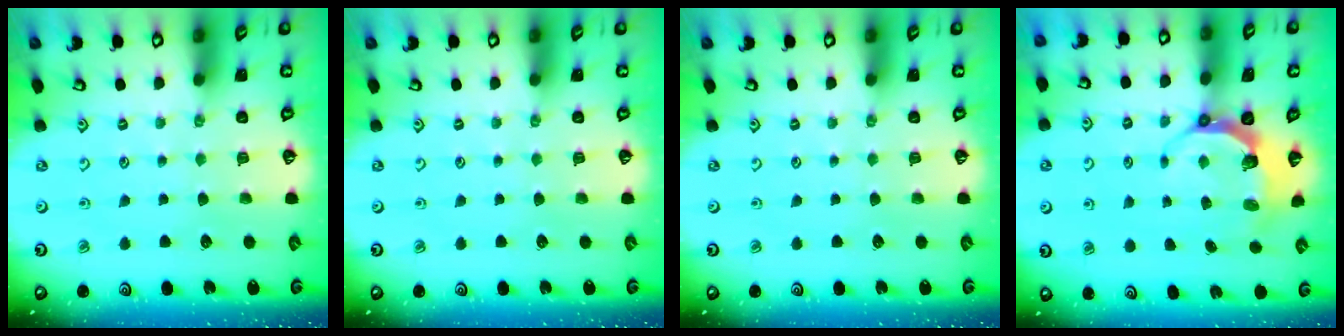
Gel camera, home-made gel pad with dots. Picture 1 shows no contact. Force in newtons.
{"total": 0.0}
{"total": 0.0}
{"total": 6.0, "press": 4.9, "slide": 3.6}